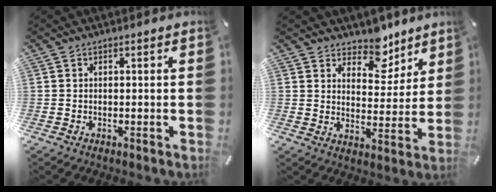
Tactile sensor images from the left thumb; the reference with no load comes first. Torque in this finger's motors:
{"motor_torque": [0.41, -0.61, 0.20, -0.09, 0.00]}